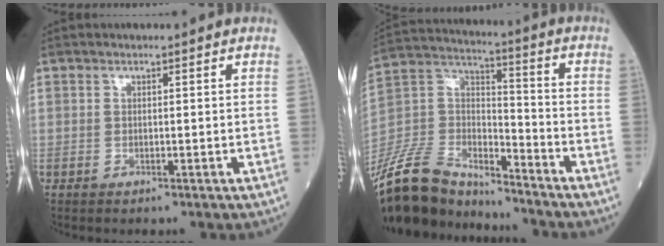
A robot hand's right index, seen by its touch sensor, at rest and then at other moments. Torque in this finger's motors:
{"motor_torque": [1.01, -1.13, 0.24, 0.12]}